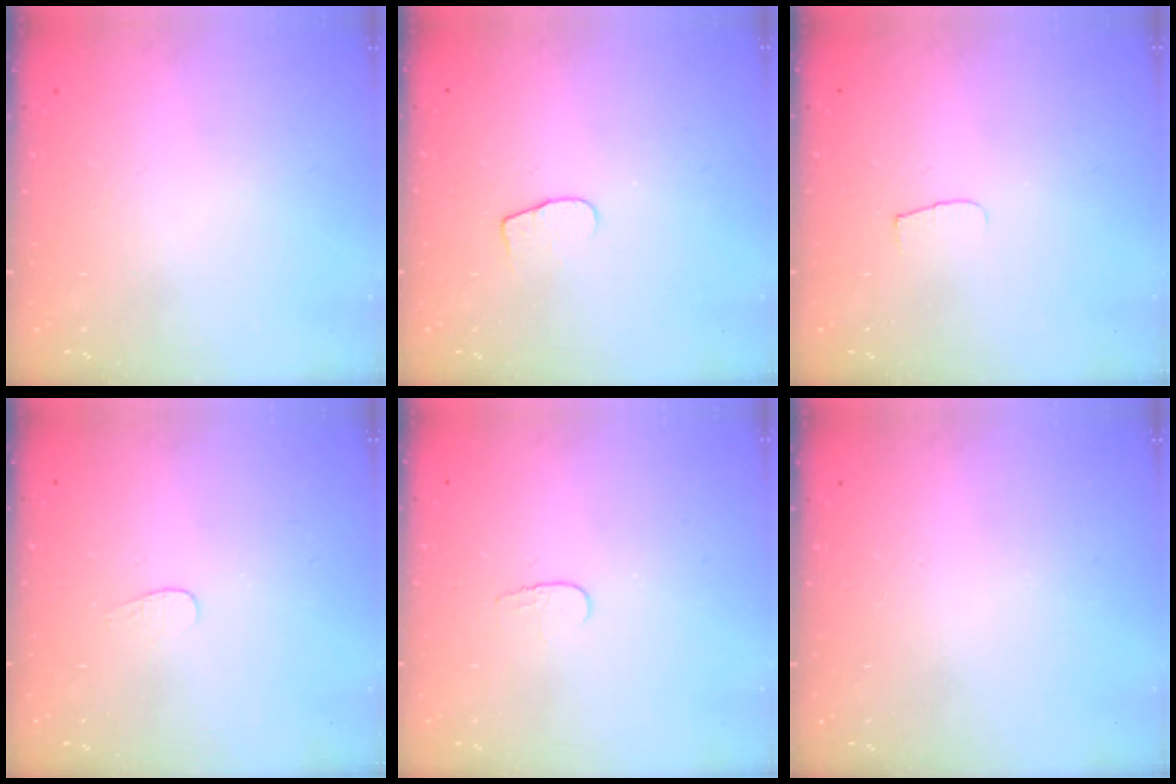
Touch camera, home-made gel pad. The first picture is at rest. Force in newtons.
{"total": 5.4, "press": 5.4, "slide": 0.5}
{"total": 3.8, "press": 3.8, "slide": 0.4}
{"total": 3.5, "press": 3.5, "slide": 0.3}
{"total": 3.6, "press": 3.5, "slide": 0.4}
{"total": 0.0}